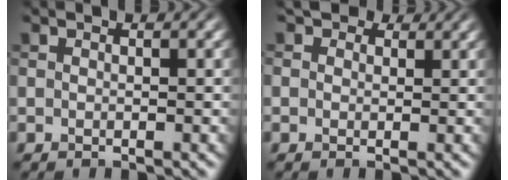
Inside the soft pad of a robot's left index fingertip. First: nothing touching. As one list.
[{"total": 2.9, "force": [1.6, 2.1, 1.3], "torque": [-0.030, -0.001, 0.011]}]